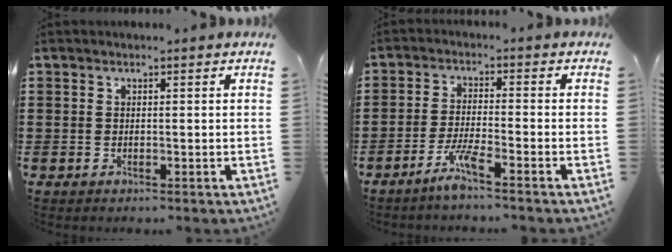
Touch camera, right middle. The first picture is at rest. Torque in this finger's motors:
{"motor_torque": [2.14, 0.00, 0.07, 0.06]}